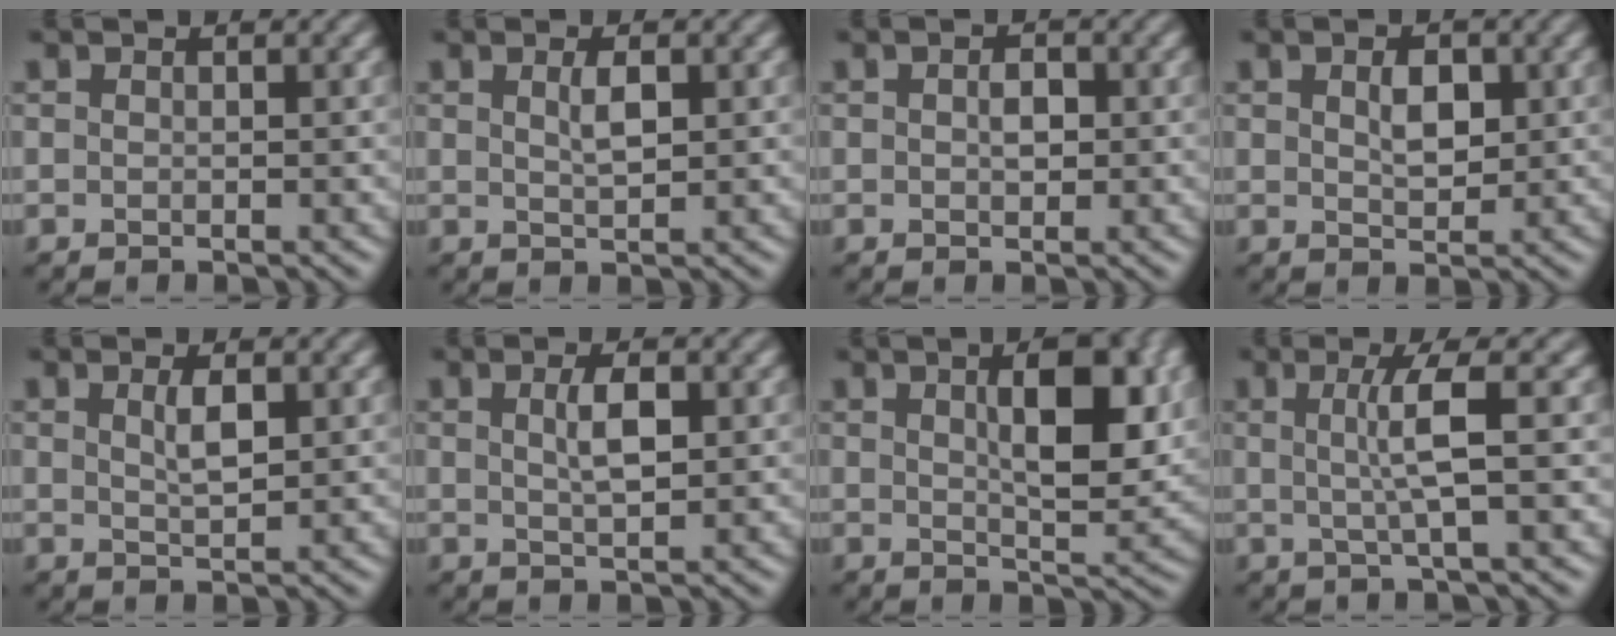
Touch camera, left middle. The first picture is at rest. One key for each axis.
{"total": 1.8, "fx": 0.6, "fy": 0.5, "fz": 1.6, "tx": -0.031, "ty": 0.001, "tz": 0.013}
{"total": 1.6, "fx": 0.1, "fy": 0.9, "fz": 1.3, "tx": -0.020, "ty": 0.002, "tz": 0.000}
{"total": 2.5, "fx": 0.7, "fy": 1.3, "fz": 2.0, "tx": -0.036, "ty": 0.001, "tz": 0.012}
{"total": 2.1, "fx": 0.8, "fy": 0.6, "fz": 1.9, "tx": -0.036, "ty": 0.001, "tz": 0.015}
{"total": 2.7, "fx": 0.7, "fy": 0.8, "fz": 2.5, "tx": -0.047, "ty": 0.003, "tz": 0.014}
{"total": 7.1, "fx": 2.0, "fy": 2.2, "fz": 6.5, "tx": -0.088, "ty": 0.003, "tz": 0.033}
{"total": 3.8, "fx": 0.4, "fy": 0.5, "fz": 3.8, "tx": -0.071, "ty": 0.001, "tz": 0.004}